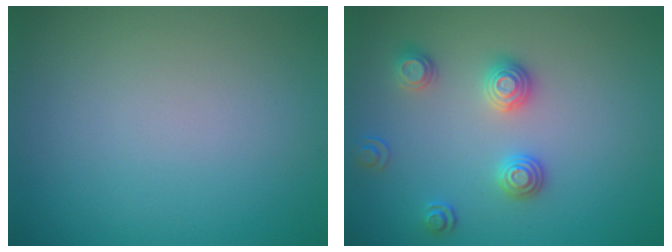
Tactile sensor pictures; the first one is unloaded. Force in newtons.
{"total": 2.7, "press": 2.6, "slide": 0.9}